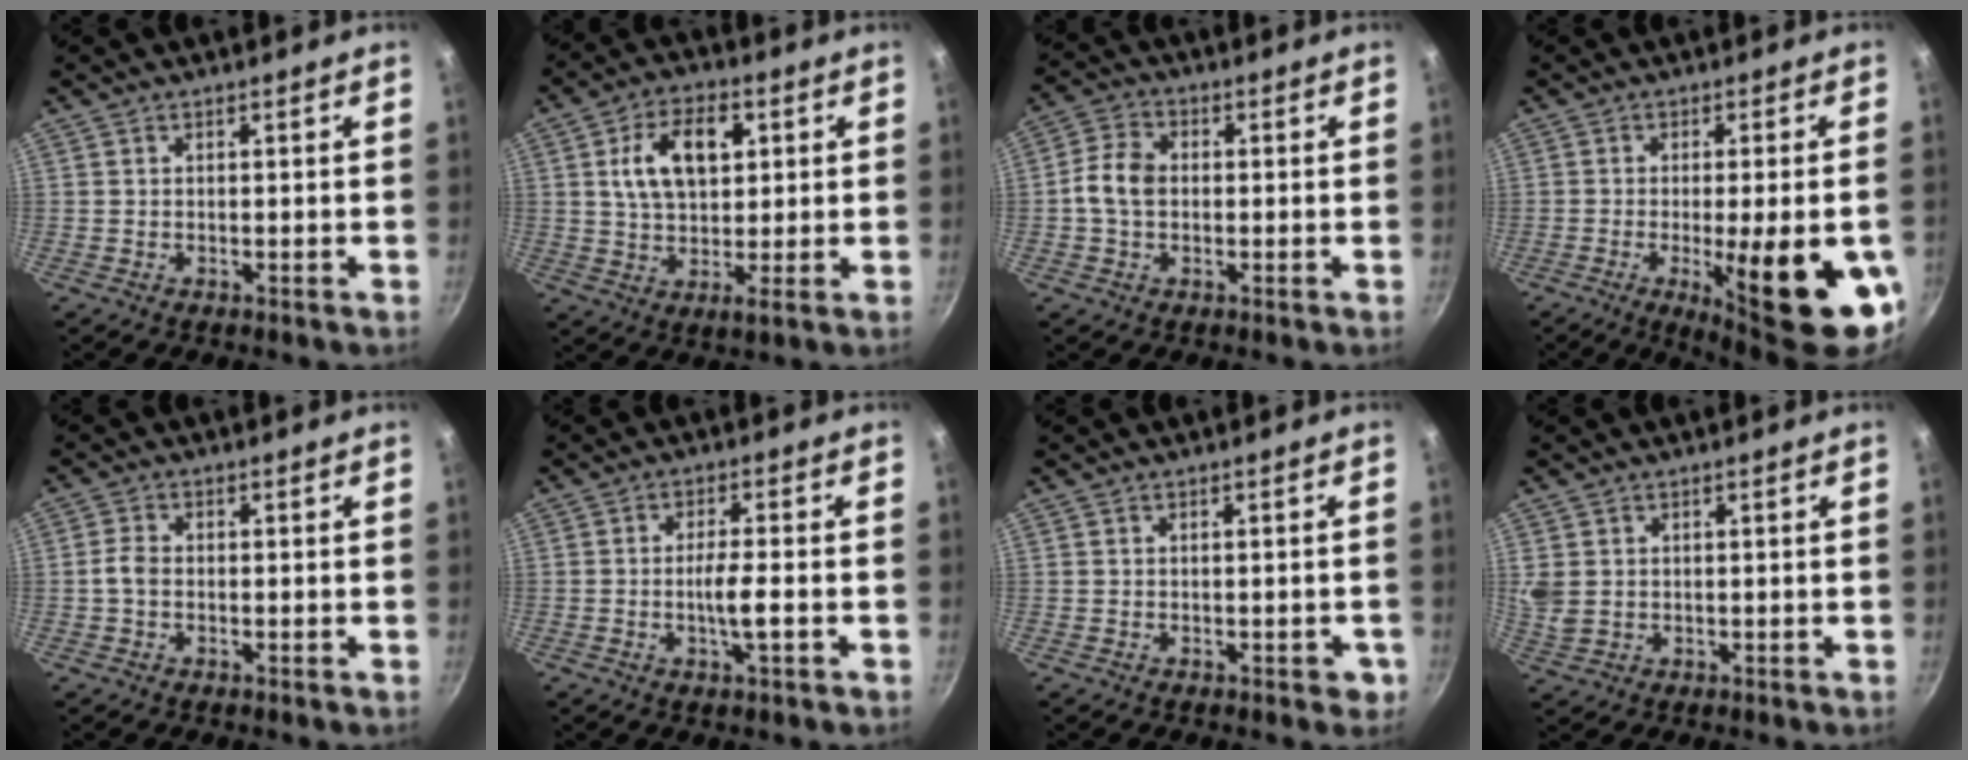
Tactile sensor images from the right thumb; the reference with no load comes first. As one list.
[{"total": 12.0, "force": [3.2, 7.1, 9.2], "torque": [-0.135, 0.001, 0.047]}, {"total": 6.5, "force": [-0.3, 4.7, 4.4], "torque": [-0.078, 0.019, -0.017]}, {"total": 18.4, "force": [-5.4, 4.4, 17.0], "torque": [-0.207, -0.001, -0.064]}, {"total": 2.5, "force": [-0.5, 1.7, 1.8], "torque": [-0.038, 0.012, -0.015]}, {"total": 6.8, "force": [-1.9, 1.1, 6.5], "torque": [-0.129, 0.015, -0.039]}, {"total": 2.7, "force": [-1.0, 1.5, 2.0], "torque": [-0.011, 0.007, -0.011]}, {"total": 4.1, "force": [0.9, 3.3, 2.4], "torque": [-0.042, -0.007, 0.024]}]